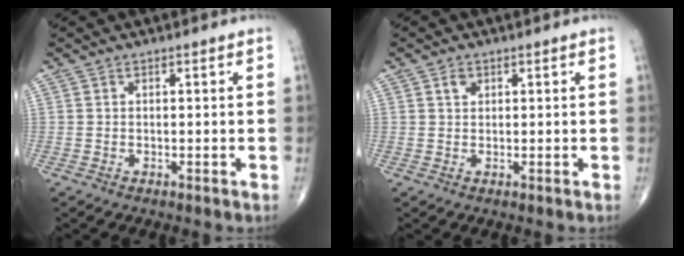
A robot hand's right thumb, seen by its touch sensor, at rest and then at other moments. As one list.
[{"total": 1.9, "force": [1.0, 1.3, 0.9], "torque": [-0.009, -0.003, 0.017]}]